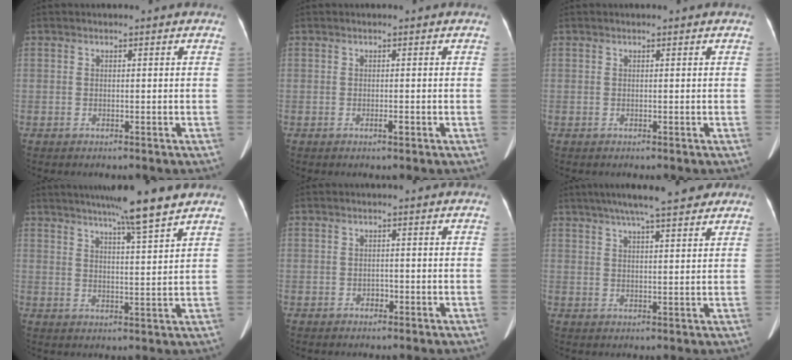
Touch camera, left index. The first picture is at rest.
{"total": 0.6, "force": [-0.3, 0.1, 0.5], "torque": [-0.012, -0.002, -0.003]}
{"total": 0.0}
{"total": 9.7, "force": [7.9, -1.1, 5.6], "torque": [-0.089, 0.003, 0.113]}
{"total": 0.7, "force": [-0.4, 0.6, 0.2], "torque": [-0.004, 0.002, -0.007]}
{"total": 13.0, "force": [10.3, 1.6, 7.7], "torque": [-0.120, 0.030, 0.147]}